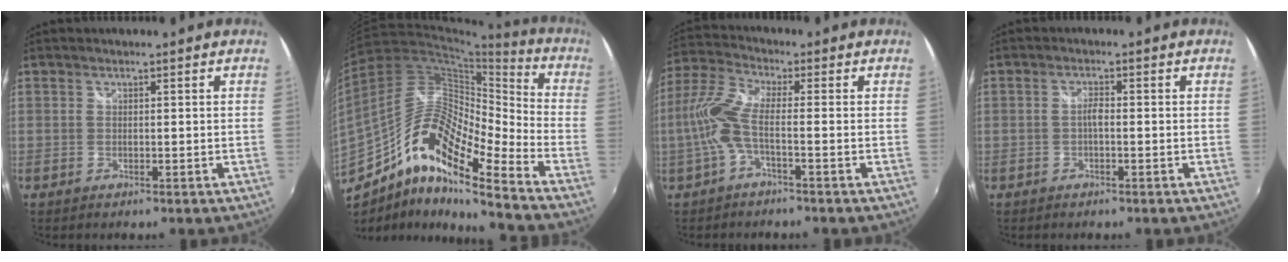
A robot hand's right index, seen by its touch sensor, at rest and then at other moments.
{"total": 16.7, "force": [-9.2, 3.8, 13.4], "torque": [-0.240, 0.006, -0.190]}
{"total": 7.7, "force": [-1.9, 1.3, 7.3], "torque": [-0.175, 0.006, -0.040]}
{"total": 1.6, "force": [-0.5, 0.5, 1.4], "torque": [-0.028, 0.005, -0.011]}